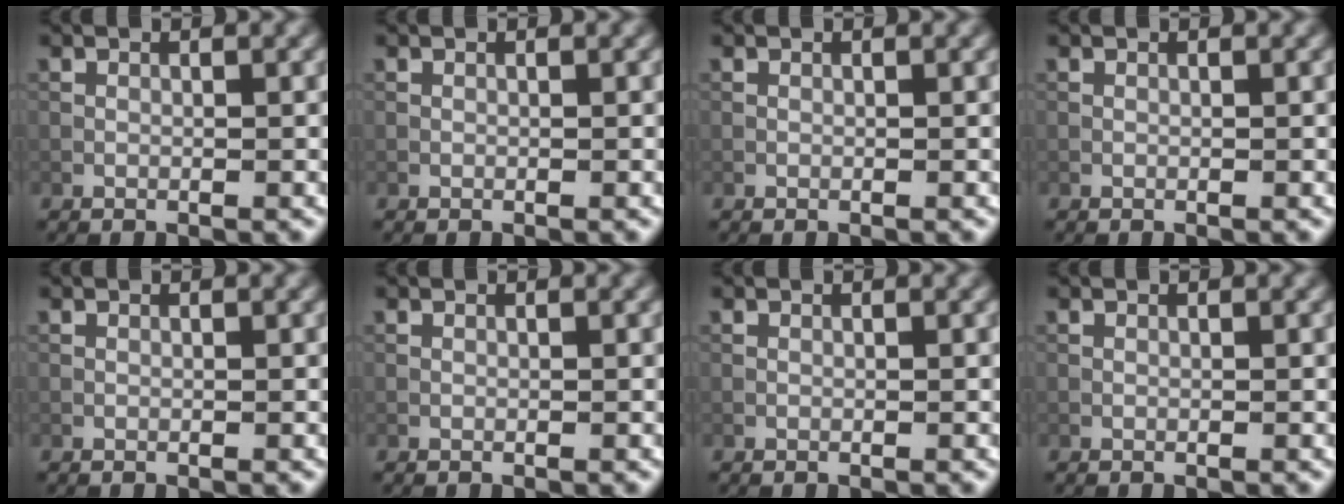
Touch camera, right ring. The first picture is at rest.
{"total": 0.0}
{"total": 0.0}
{"total": 0.0}
{"total": 0.0}
{"total": 0.0}
{"total": 0.0}
{"total": 0.0}